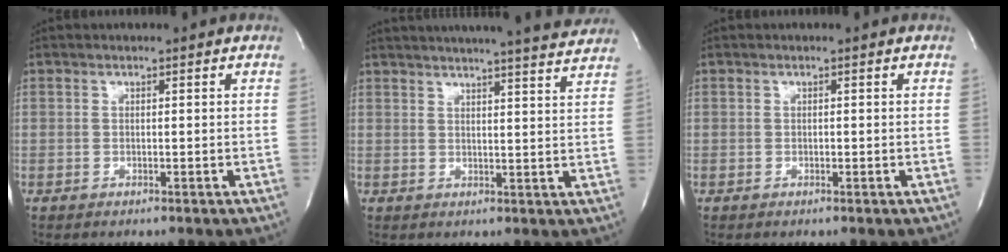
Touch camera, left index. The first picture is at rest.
{"total": 18.8, "force": [17.5, 0.0, 7.0], "torque": [-0.110, -0.016, 0.217]}
{"total": 0.0}